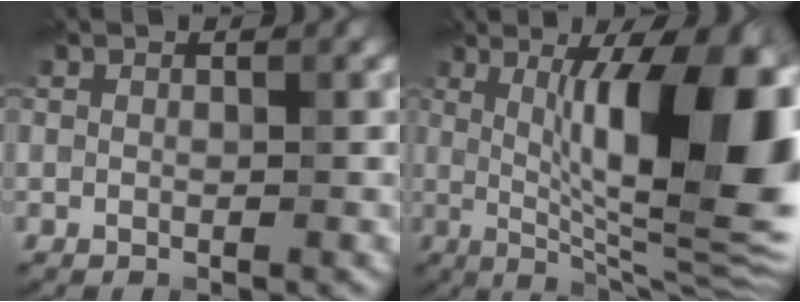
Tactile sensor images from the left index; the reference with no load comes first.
{"total": 14.6, "force": [2.1, 4.1, 13.9], "torque": [-0.179, 0.007, 0.027]}